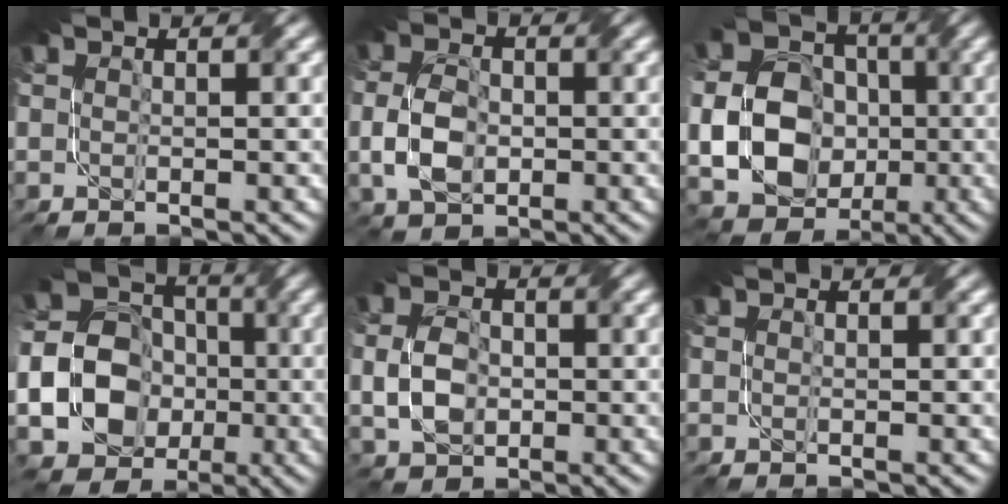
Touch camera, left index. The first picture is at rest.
{"total": 4.3, "force": [-1.4, 2.8, 3.1], "torque": [-0.070, -0.004, -0.033]}
{"total": 12.2, "force": [-2.3, 10.0, 6.6], "torque": [-0.123, -0.028, -0.054]}
{"total": 17.4, "force": [-4.9, 15.3, 6.7], "torque": [-0.154, -0.023, -0.114]}
{"total": 3.8, "force": [-1.1, 2.5, 2.6], "torque": [-0.058, -0.002, -0.026]}
{"total": 0.0}